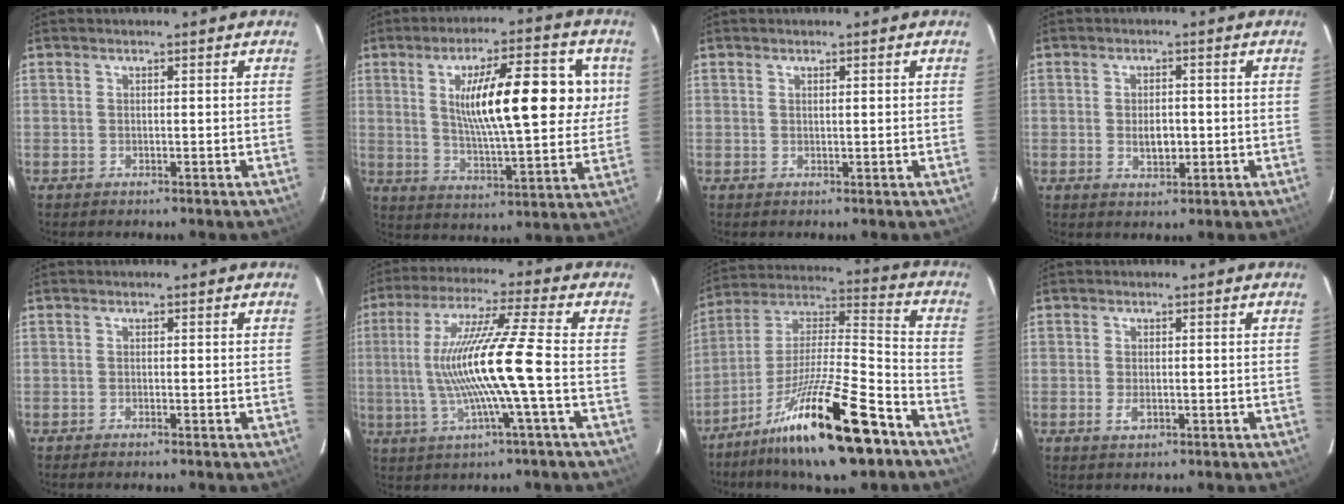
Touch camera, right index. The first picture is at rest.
{"total": 18.1, "force": [5.0, 4.8, 16.8], "torque": [-0.275, 0.010, 0.077]}
{"total": 0.7, "force": [0.2, -0.5, -0.4], "torque": [0.007, 0.001, 0.003]}
{"total": 4.0, "force": [-0.5, 2.3, 3.2], "torque": [-0.057, -0.001, -0.006]}
{"total": 1.2, "force": [-0.7, -0.6, -0.8], "torque": [0.015, -0.002, -0.014]}
{"total": 13.3, "force": [-2.0, -1.8, 13.1], "torque": [-0.246, -0.005, -0.030]}
{"total": 21.5, "force": [-14.5, 3.5, 15.5], "torque": [-0.276, -0.018, -0.249]}
{"total": 2.2, "force": [-0.7, 1.2, 1.7], "torque": [-0.032, -0.002, -0.011]}